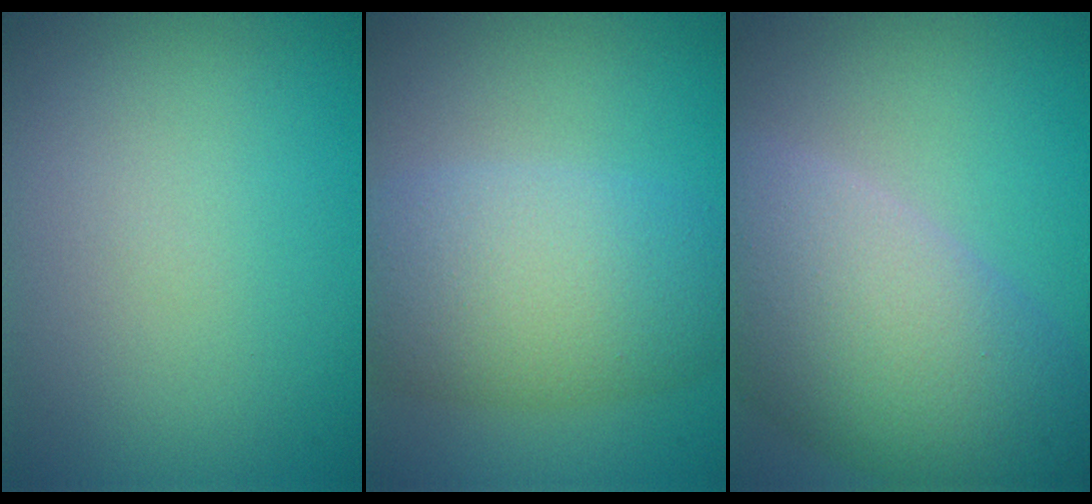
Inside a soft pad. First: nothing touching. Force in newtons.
{"total": 7.5, "press": 7.5, "slide": 0.2}
{"total": 10.6, "press": 10.6, "slide": 0.6}